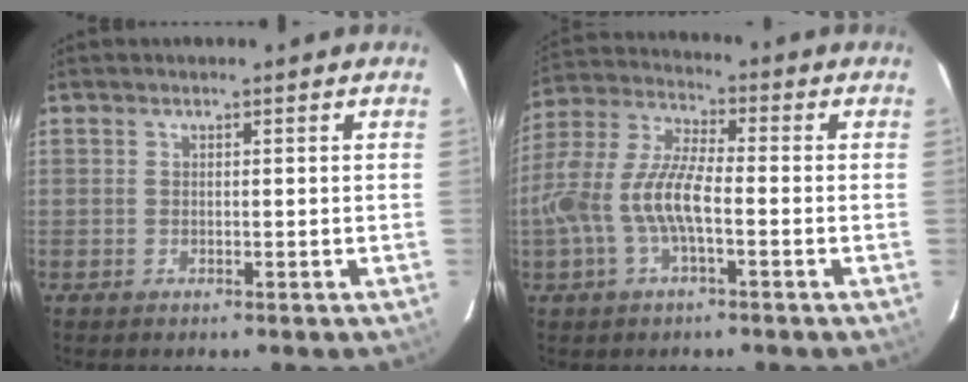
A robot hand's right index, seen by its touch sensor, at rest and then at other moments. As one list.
[{"total": 12.4, "force": [-3.2, 4.1, 11.2], "torque": [-0.244, 0.004, -0.063]}]